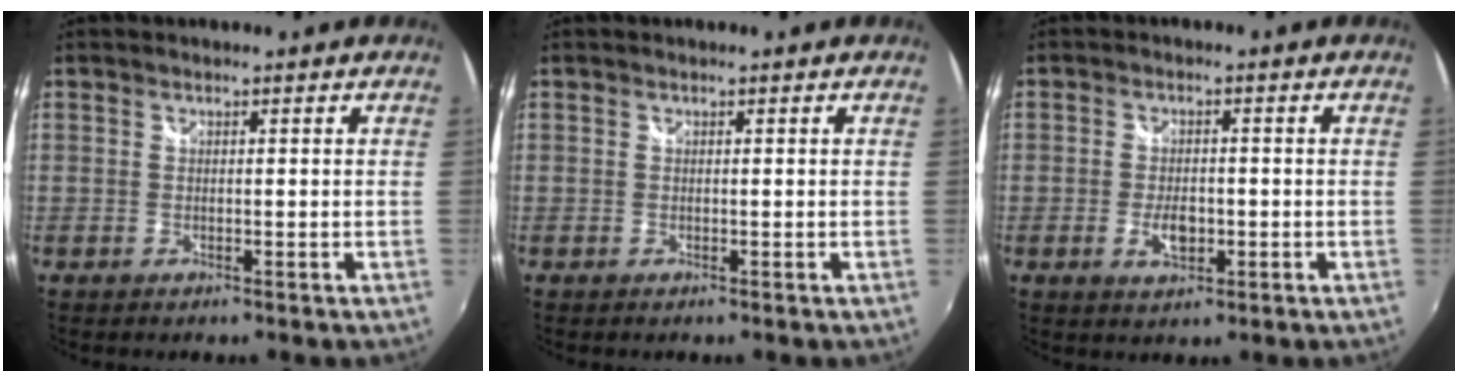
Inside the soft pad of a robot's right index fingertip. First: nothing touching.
{"total": 0.0}
{"total": 4.5, "force": [-1.3, 2.4, 3.5], "torque": [-0.071, -0.006, -0.021]}